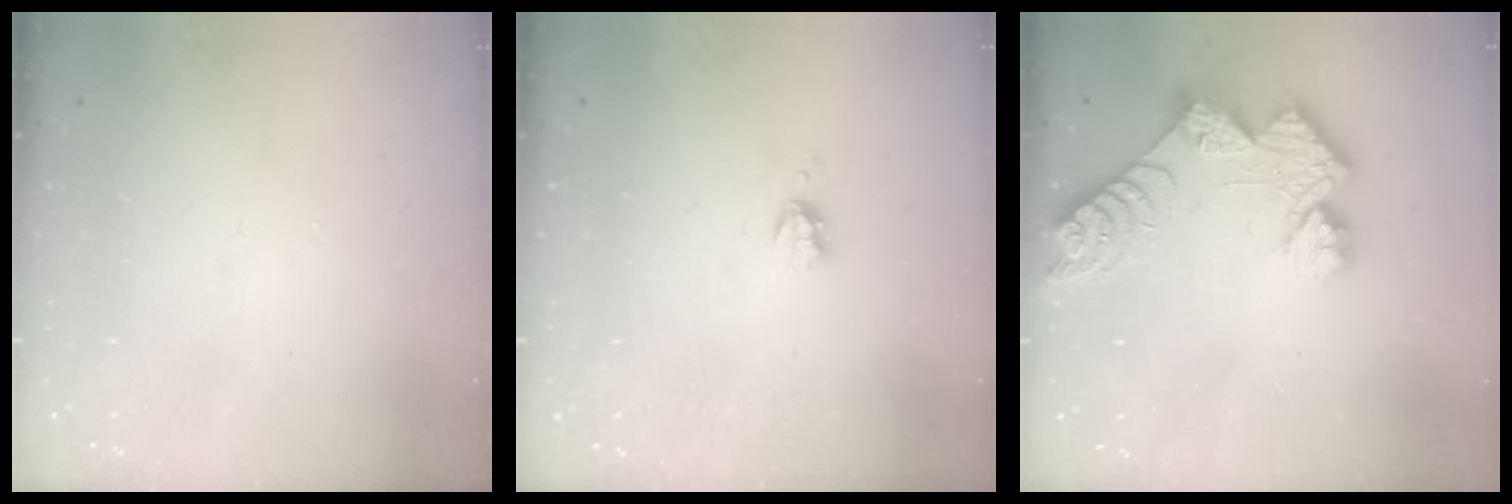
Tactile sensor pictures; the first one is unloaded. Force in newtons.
{"total": 3.4, "press": 3.3, "slide": 0.5}
{"total": 11.5, "press": 11.4, "slide": 1.0}